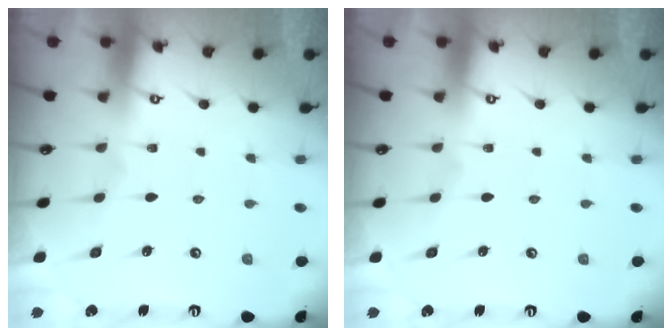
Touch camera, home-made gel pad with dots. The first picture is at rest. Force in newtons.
{"total": 0.0}